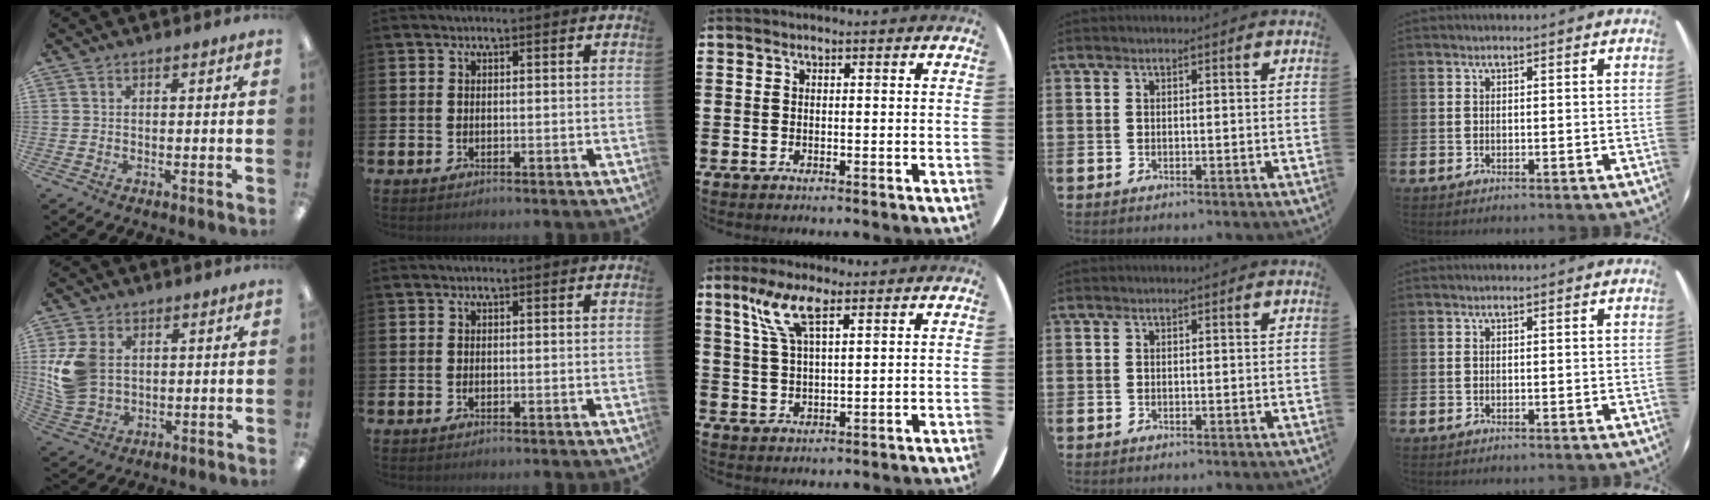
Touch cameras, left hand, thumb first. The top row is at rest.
{"thumb": {"total": 11.3, "force": [2.3, 8.8, 6.7], "torque": [-0.141, 0.010, 0.048]}, "middle": {"total": 6.7, "force": [4.2, 1.9, 4.9], "torque": [-0.107, 0.003, 0.073]}}